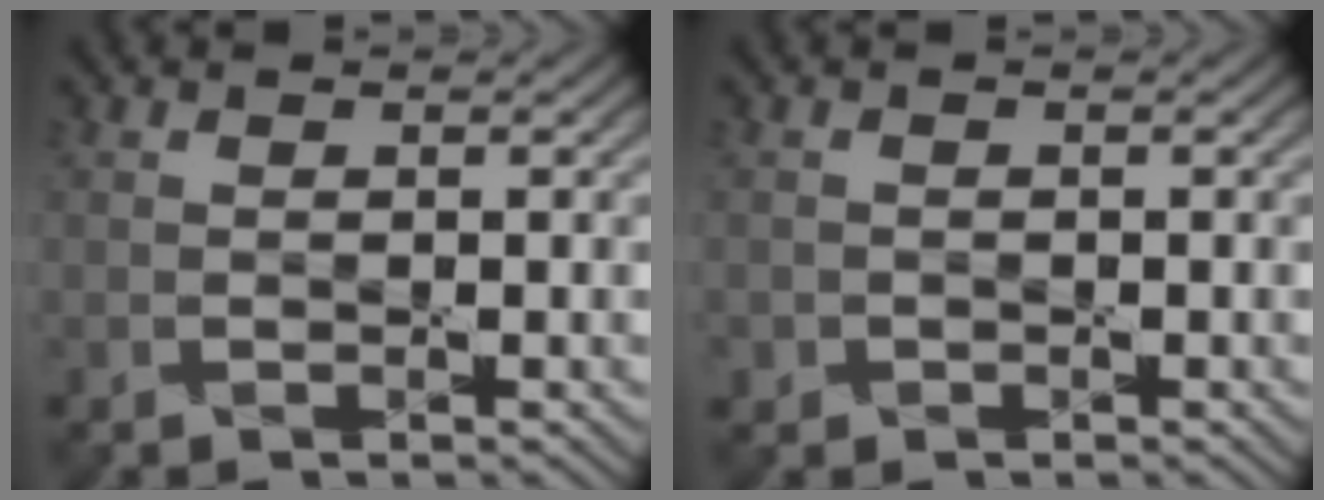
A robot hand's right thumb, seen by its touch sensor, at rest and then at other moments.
{"total": 1.0, "force": [-0.5, 0.9, 0.0], "torque": [0.004, -0.006, -0.013]}